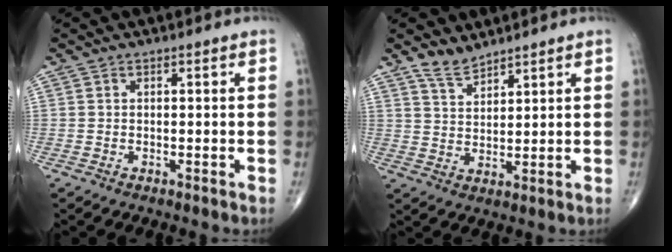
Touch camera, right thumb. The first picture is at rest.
{"total": 4.4, "force": [3.8, 1.6, 1.4], "torque": [-0.017, -0.029, 0.080]}